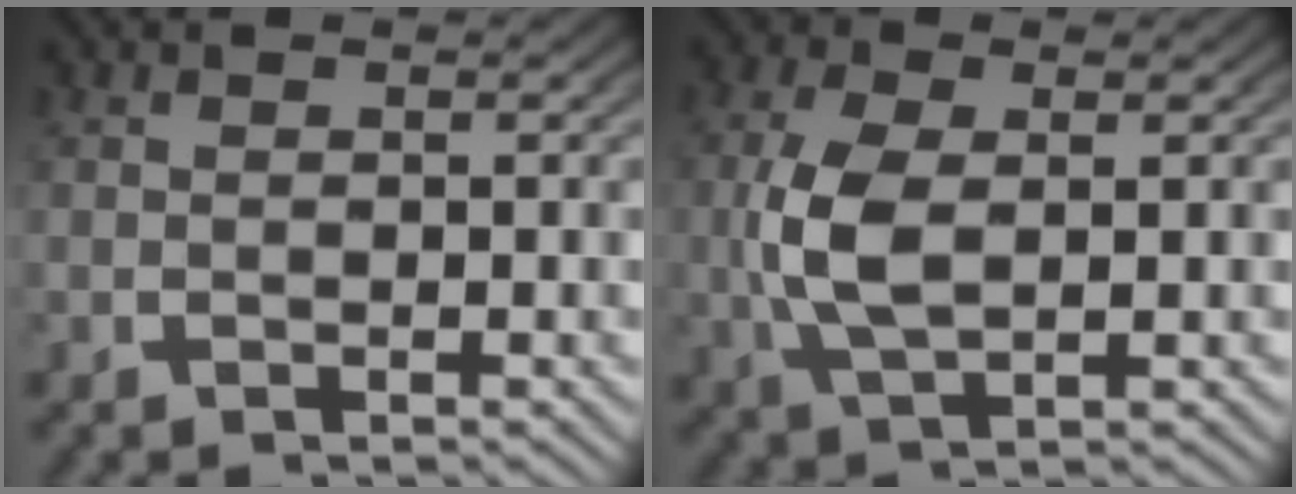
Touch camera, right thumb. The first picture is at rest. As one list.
[{"total": 5.3, "force": [0.1, 2.9, 4.4], "torque": [-0.116, -0.017, 0.012]}]